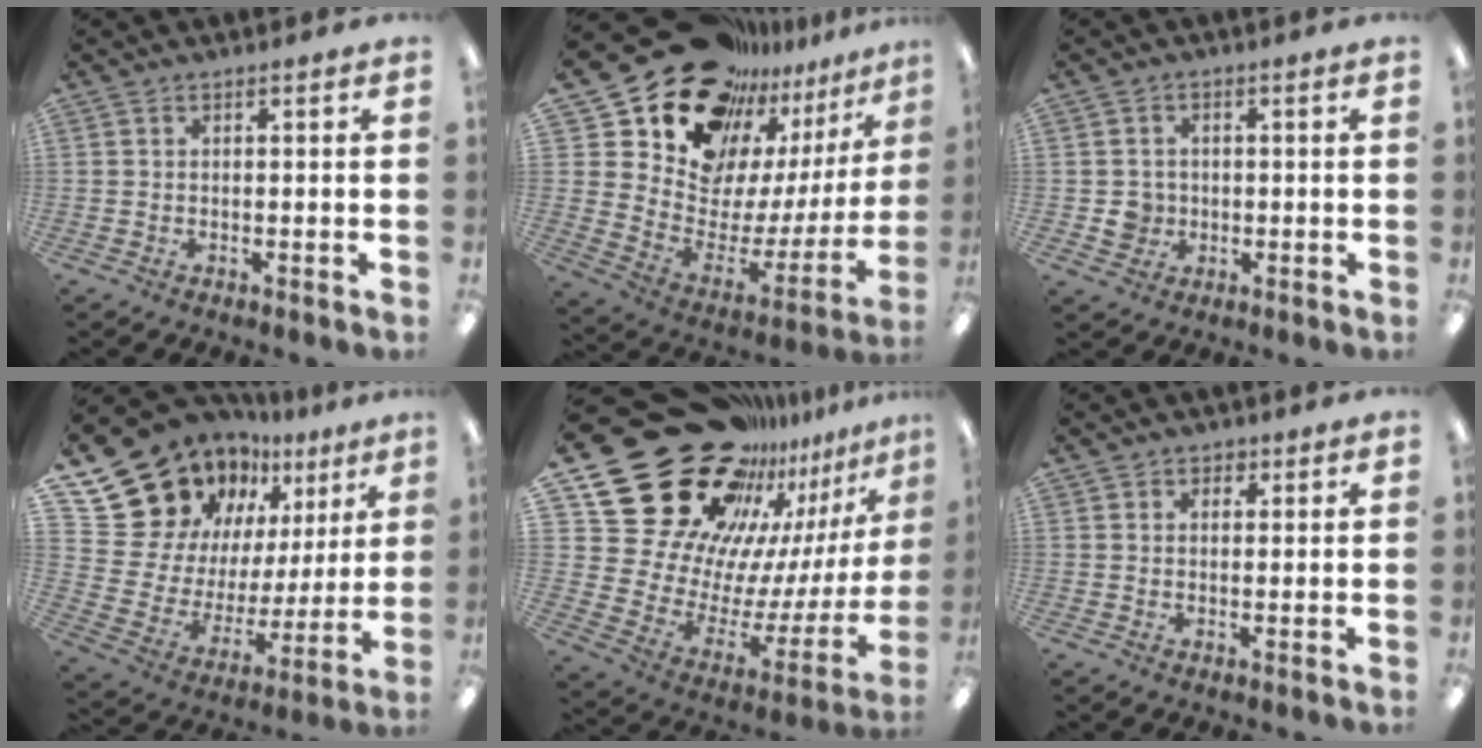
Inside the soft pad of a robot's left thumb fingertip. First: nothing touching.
{"total": 20.0, "force": [16.7, 9.4, 5.8], "torque": [-0.108, -0.148, 0.314]}
{"total": 4.2, "force": [-0.5, 4.1, 0.9], "torque": [-0.012, 0.006, -0.008]}
{"total": 21.1, "force": [15.4, 13.1, 6.0], "torque": [-0.120, -0.115, 0.308]}
{"total": 33.5, "force": [21.1, 20.5, 16.1], "torque": [-0.224, -0.193, 0.446]}
{"total": 1.7, "force": [0.8, 1.4, 0.5], "torque": [-0.002, -0.001, 0.012]}